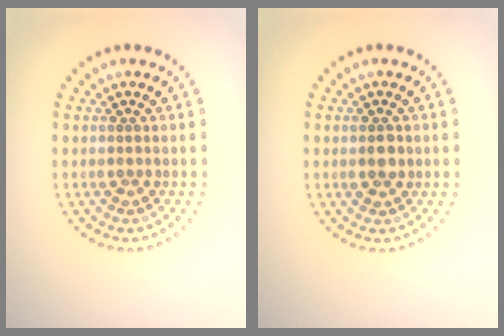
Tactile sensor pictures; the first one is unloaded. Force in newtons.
{"total": 1.5, "press": 1.5, "slide": 0.3}